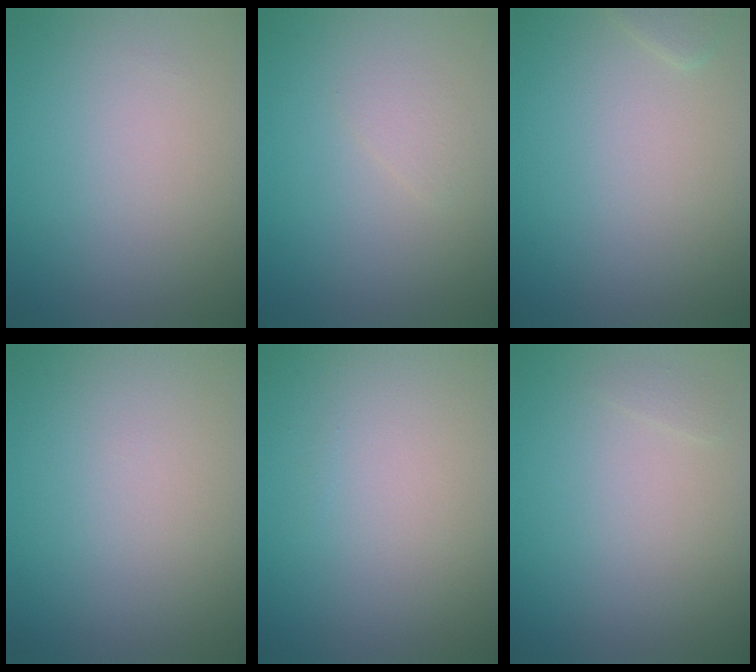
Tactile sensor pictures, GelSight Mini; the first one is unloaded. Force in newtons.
{"total": 0.9, "press": 0.9, "slide": 0.0}
{"total": 0.8, "press": 0.8, "slide": 0.0}
{"total": 0.0}
{"total": 0.0}
{"total": 0.5, "press": 0.5, "slide": 0.0}